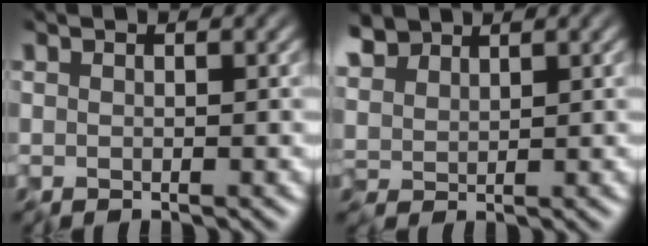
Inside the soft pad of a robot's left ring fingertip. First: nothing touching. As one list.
[{"total": 3.9, "force": [2.8, 1.9, 1.9], "torque": [-0.063, -0.001, 0.055]}]